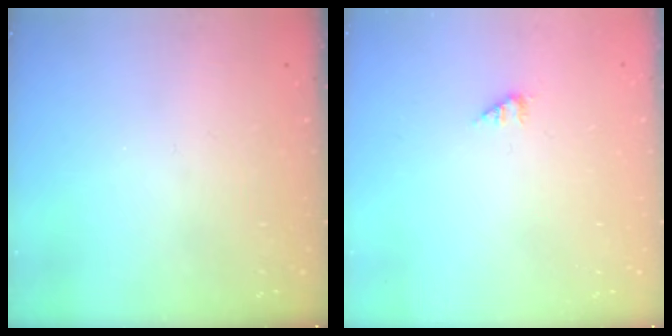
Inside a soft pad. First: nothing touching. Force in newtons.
{"total": 1.4, "press": 1.4, "slide": 0.2}